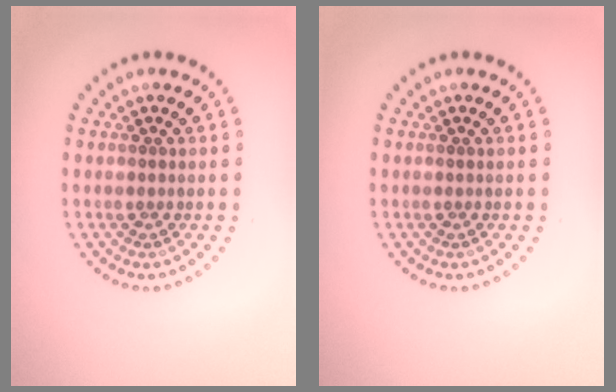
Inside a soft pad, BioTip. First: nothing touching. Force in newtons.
{"total": 0.0}